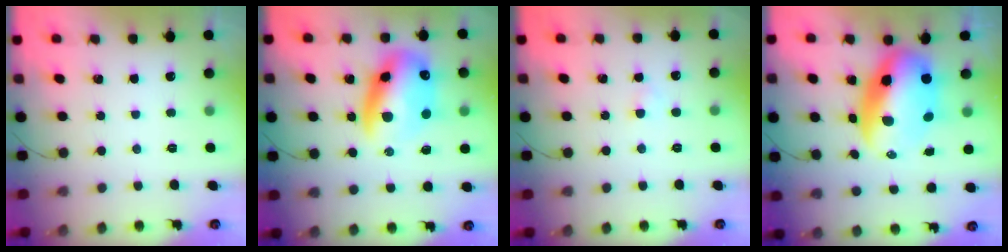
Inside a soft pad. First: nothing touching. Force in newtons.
{"total": 15.5, "press": 15.1, "slide": 3.5}
{"total": 1.5, "press": 1.4, "slide": 0.7}
{"total": 14.6, "press": 14.1, "slide": 3.7}